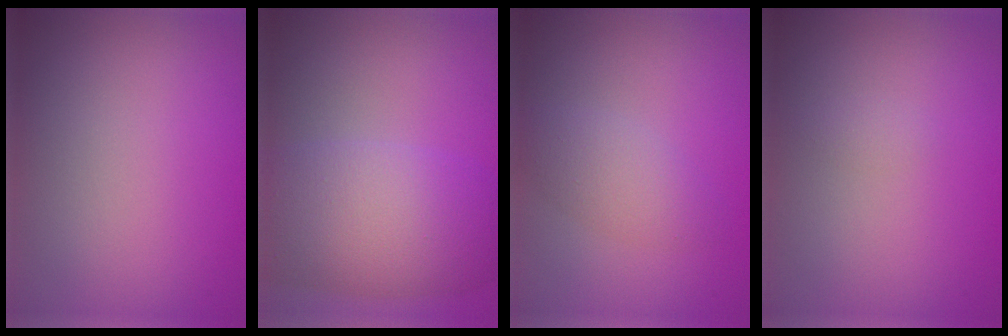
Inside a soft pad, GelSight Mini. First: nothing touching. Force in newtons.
{"total": 8.6, "press": 8.6, "slide": 0.6}
{"total": 2.4, "press": 2.4, "slide": 0.1}
{"total": 0.6, "press": 0.6, "slide": 0.1}